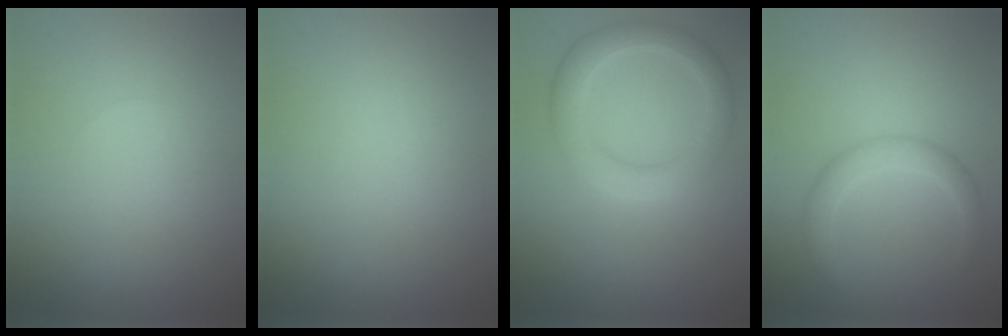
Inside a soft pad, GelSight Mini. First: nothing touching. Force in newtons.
{"total": 0.0}
{"total": 3.8, "press": 3.8, "slide": 0.3}
{"total": 2.4, "press": 2.4, "slide": 0.1}